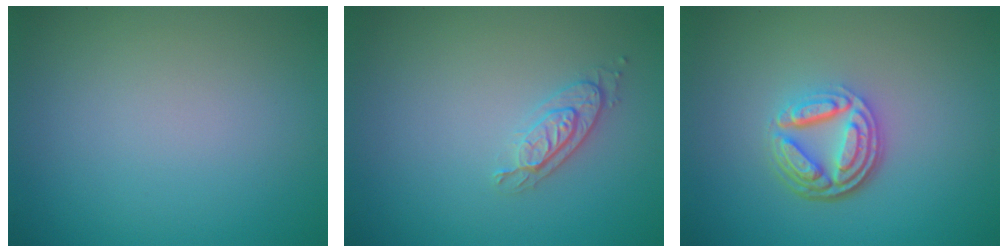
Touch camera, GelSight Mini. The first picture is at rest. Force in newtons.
{"total": 2.1, "press": 1.9, "slide": 0.8}
{"total": 4.9, "press": 3.5, "slide": 3.4}